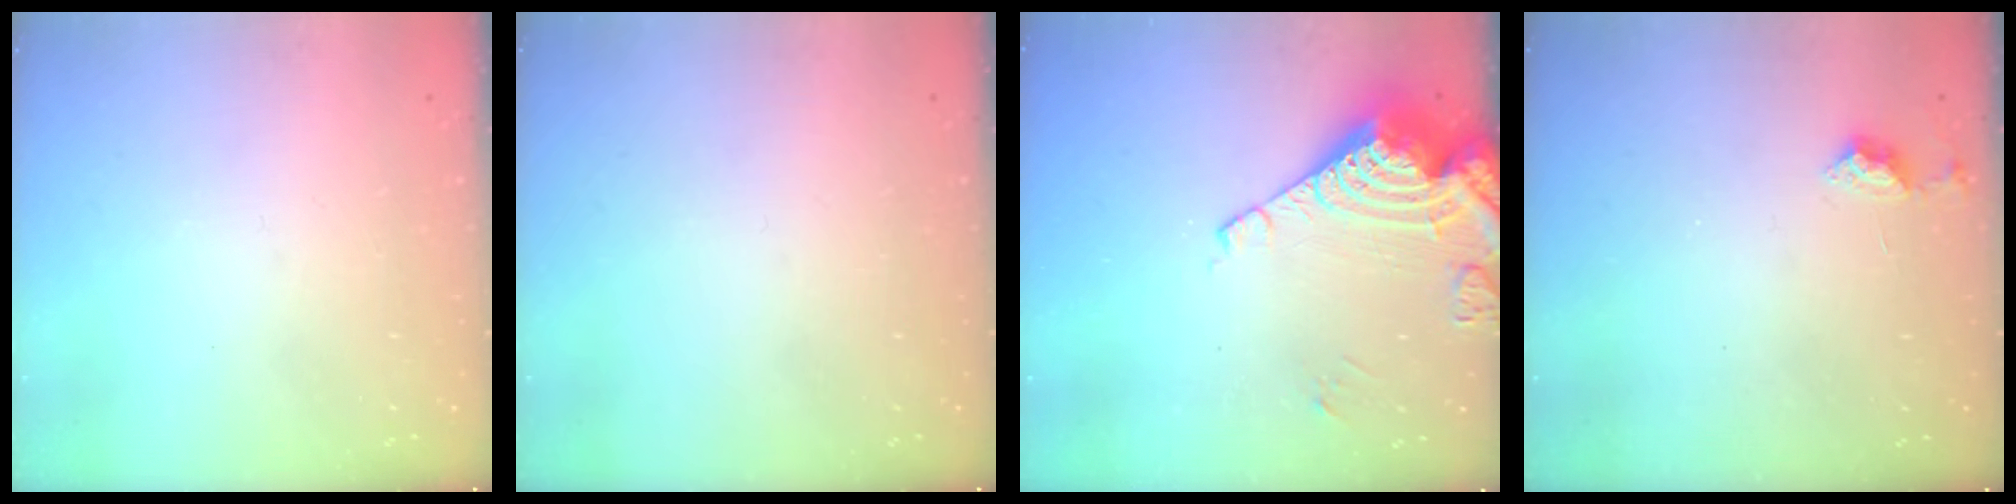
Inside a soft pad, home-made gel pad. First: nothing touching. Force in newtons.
{"total": 0.0}
{"total": 13.9, "press": 13.8, "slide": 1.7}
{"total": 7.5, "press": 7.5, "slide": 0.5}